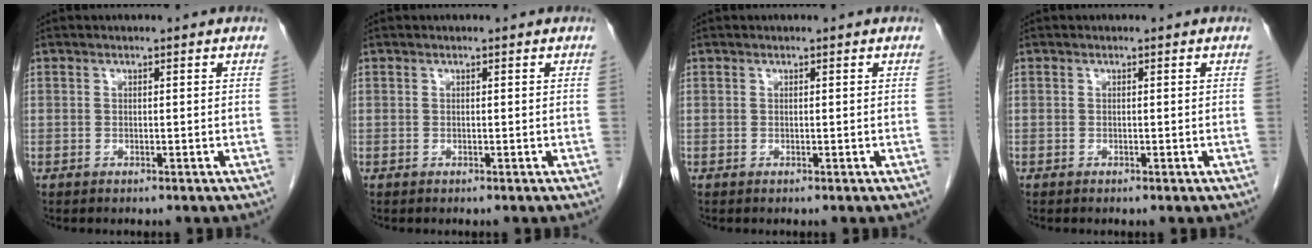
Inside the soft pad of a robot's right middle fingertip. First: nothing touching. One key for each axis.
{"total": 0.0}
{"total": 0.0}
{"total": 0.0}